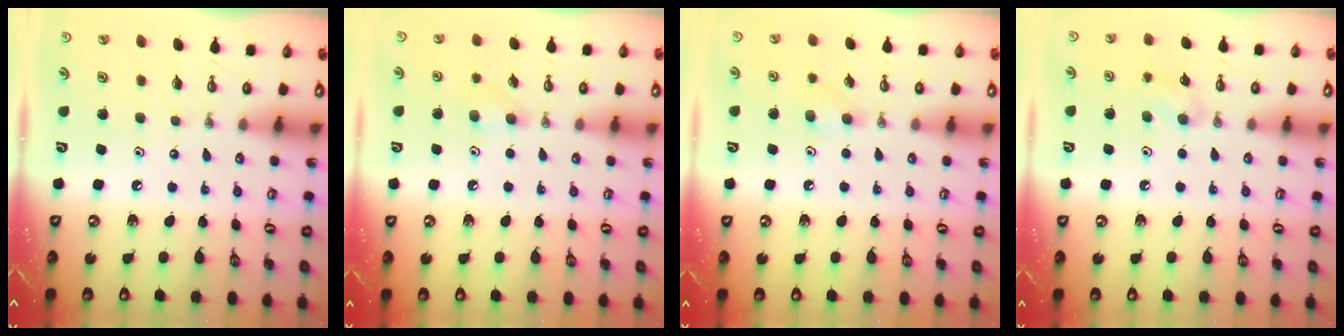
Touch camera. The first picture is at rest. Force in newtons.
{"total": 4.7, "press": 4.5, "slide": 1.2}
{"total": 4.7, "press": 4.5, "slide": 1.2}
{"total": 8.4, "press": 7.5, "slide": 3.7}